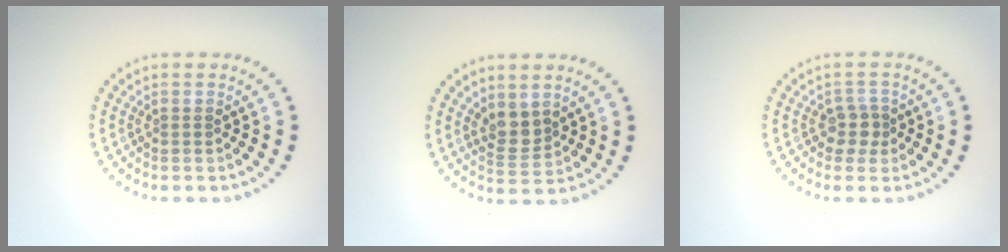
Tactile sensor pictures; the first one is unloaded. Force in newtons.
{"total": 2.4, "press": 2.0, "slide": 1.2}
{"total": 2.0, "press": 1.6, "slide": 1.1}